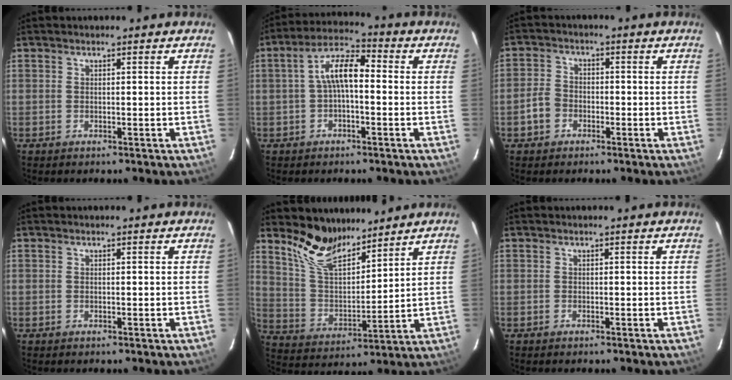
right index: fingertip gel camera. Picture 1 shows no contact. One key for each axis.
{"total": 7.2, "fx": -0.5, "fy": 3.0, "fz": 6.5, "tx": -0.132, "ty": 0.027, "tz": -0.011}
{"total": 4.3, "fx": -2.0, "fy": 3.5, "fz": 1.4, "tx": -0.036, "ty": 0.013, "tz": -0.035}
{"total": 0.0}
{"total": 11.9, "fx": 9.9, "fy": 4.1, "fz": 5.3, "tx": -0.109, "ty": -0.001, "tz": 0.194}
{"total": 0.0}